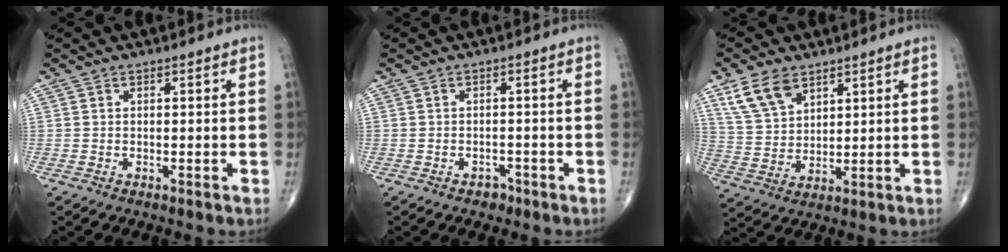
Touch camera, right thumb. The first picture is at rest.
{"total": 1.8, "force": [-1.2, 1.2, 0.5], "torque": [-0.004, 0.007, -0.016]}
{"total": 9.1, "force": [5.5, 5.3, 5.0], "torque": [-0.085, -0.020, 0.117]}